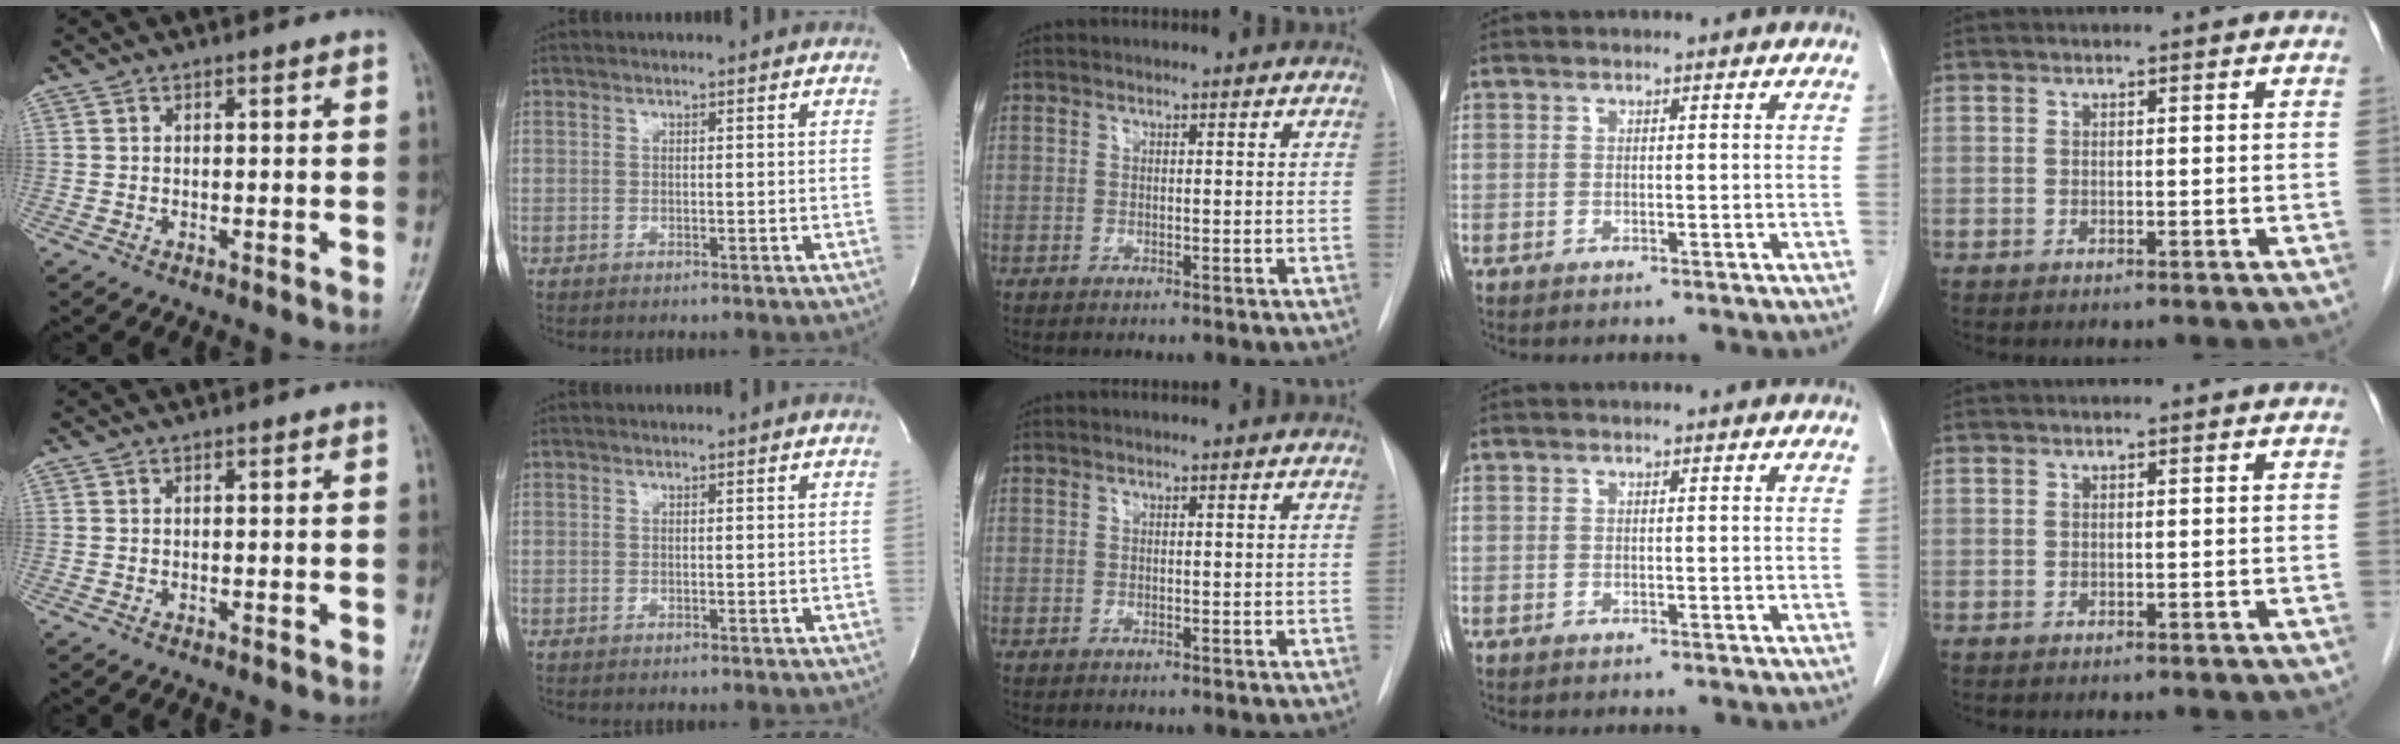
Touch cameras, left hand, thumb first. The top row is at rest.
{}